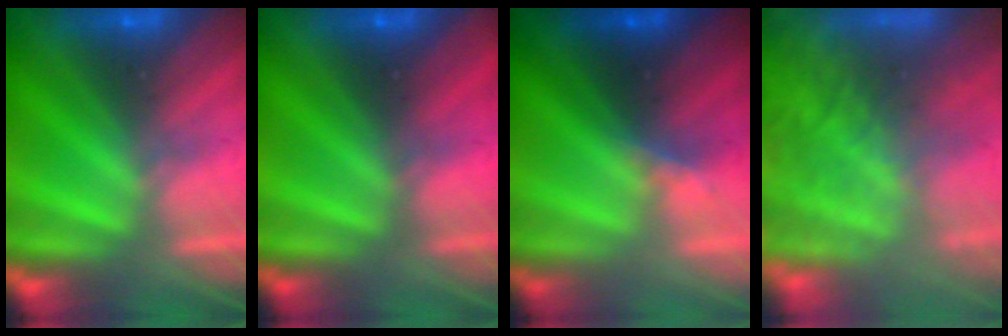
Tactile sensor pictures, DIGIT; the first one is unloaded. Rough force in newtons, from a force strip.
{"total": 2.1}
{"total": 1.5}
{"total": 7.3}